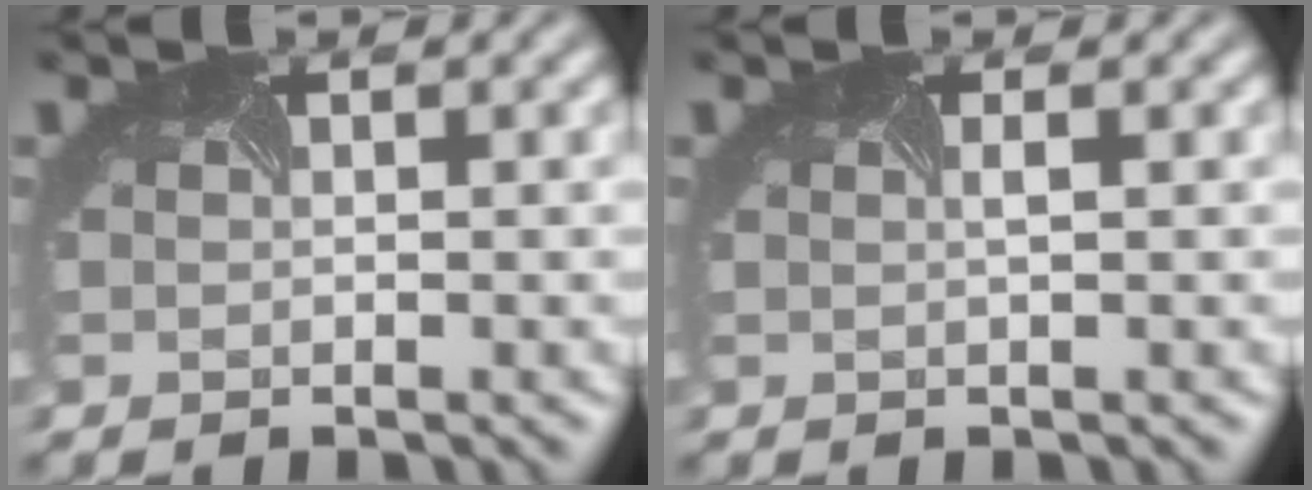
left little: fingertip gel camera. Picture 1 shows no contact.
{"total": 0.8, "force": [0.2, 0.2, 0.8], "torque": [-0.006, -0.003, -0.006]}